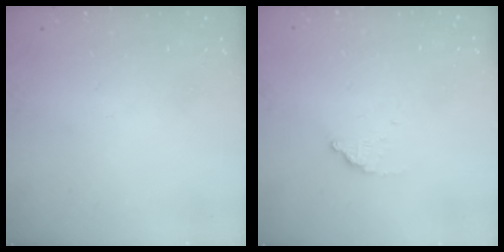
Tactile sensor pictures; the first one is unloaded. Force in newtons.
{"total": 2.8, "press": 2.8, "slide": 0.1}